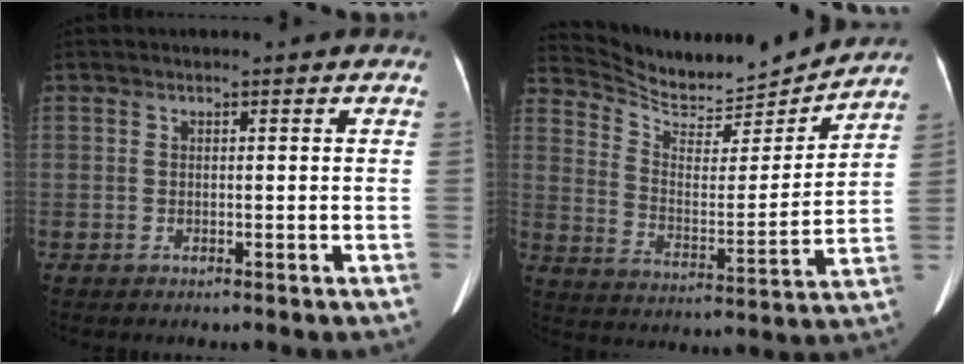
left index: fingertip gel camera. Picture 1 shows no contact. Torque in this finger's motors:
{"motor_torque": [-0.35, -1.23, -0.02, -0.03]}